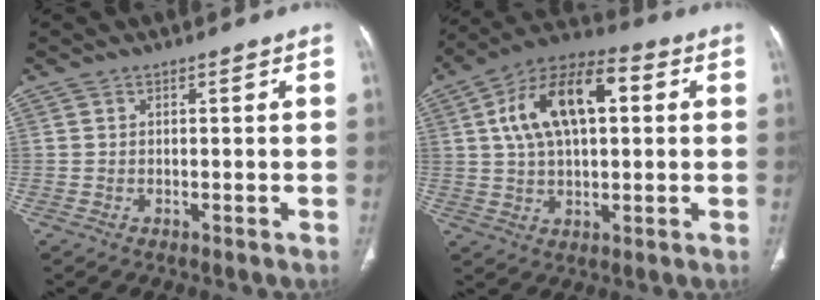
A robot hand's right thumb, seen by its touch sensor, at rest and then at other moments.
{"total": 16.3, "force": [3.8, 8.5, 13.5], "torque": [-0.229, 0.024, 0.059]}